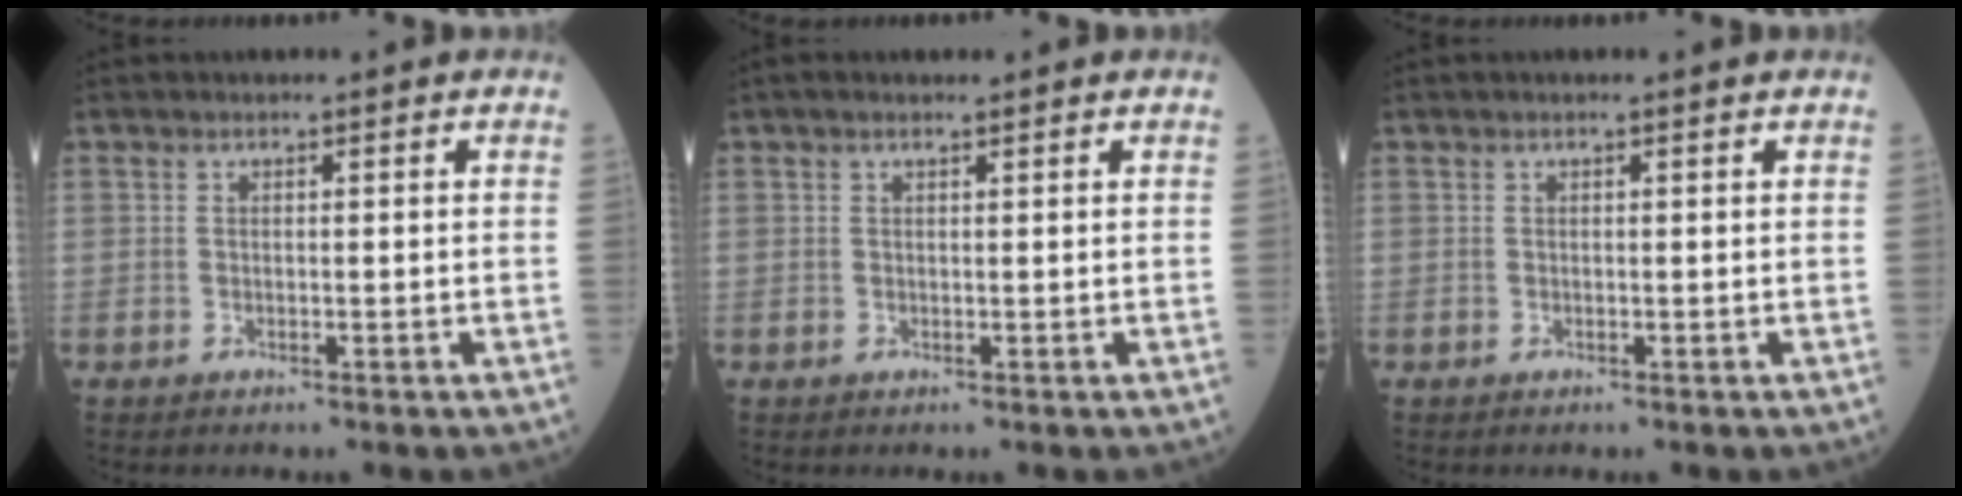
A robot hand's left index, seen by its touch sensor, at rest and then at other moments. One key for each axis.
{"total": 1.5, "fx": 1.1, "fy": 0.1, "fz": 1.0, "tx": -0.019, "ty": 0.015, "tz": 0.018}
{"total": 0.7, "fx": 0.5, "fy": -0.1, "fz": 0.4, "tx": -0.010, "ty": 0.004, "tz": 0.009}